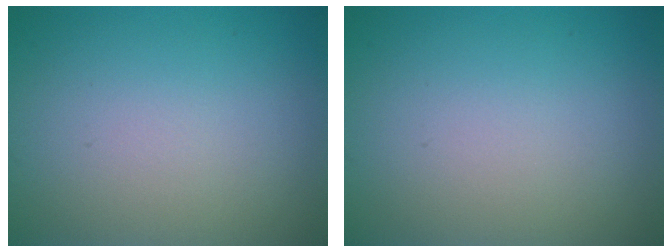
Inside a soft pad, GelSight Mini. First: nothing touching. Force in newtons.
{"total": 0.0}